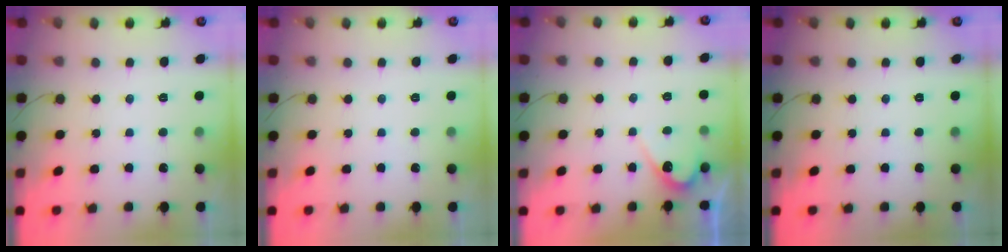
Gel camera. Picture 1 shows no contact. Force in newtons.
{"total": 0.0}
{"total": 4.9, "press": 4.9, "slide": 0.4}
{"total": 0.0}